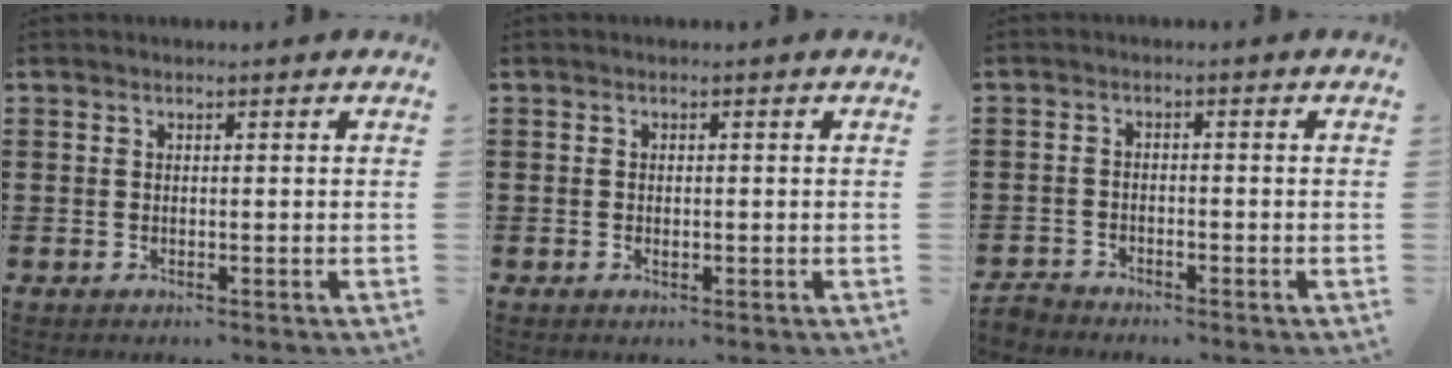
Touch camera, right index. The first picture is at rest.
{"total": 0.6, "force": [-0.2, 0.4, 0.4], "torque": [-0.008, -0.002, -0.004]}
{"total": 2.0, "force": [-2.0, 0.5, -0.1], "torque": [-0.005, 0.002, -0.043]}